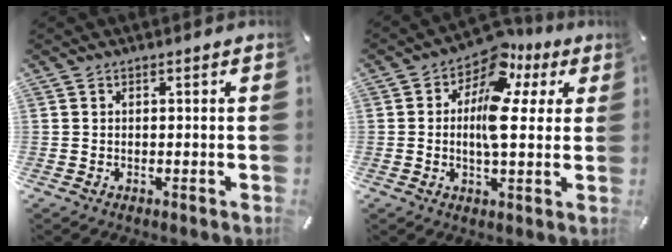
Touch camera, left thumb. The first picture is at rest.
{"total": 13.5, "force": [3.4, 7.2, 10.9], "torque": [-0.189, -0.022, 0.055]}